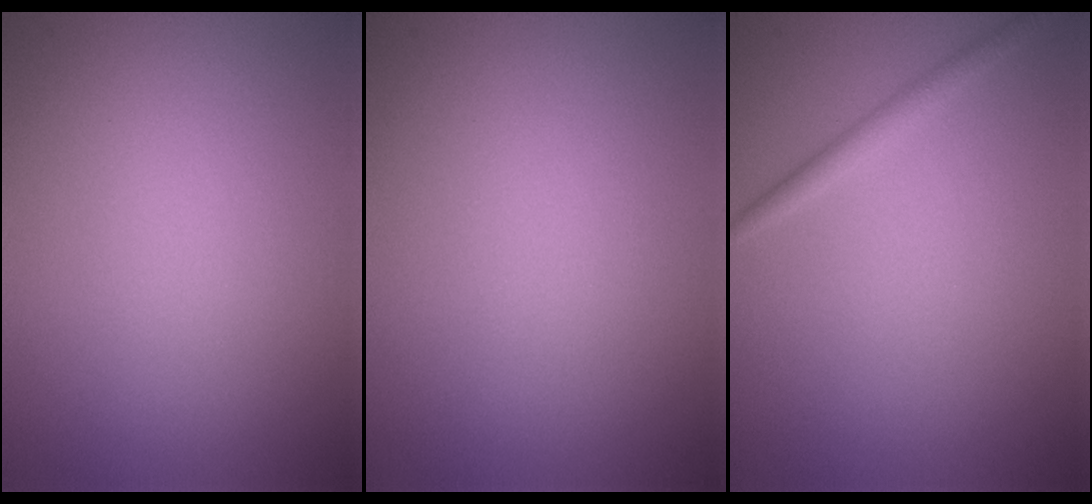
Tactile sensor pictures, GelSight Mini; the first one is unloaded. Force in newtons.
{"total": 0.0}
{"total": 1.4, "press": 1.4, "slide": 0.0}